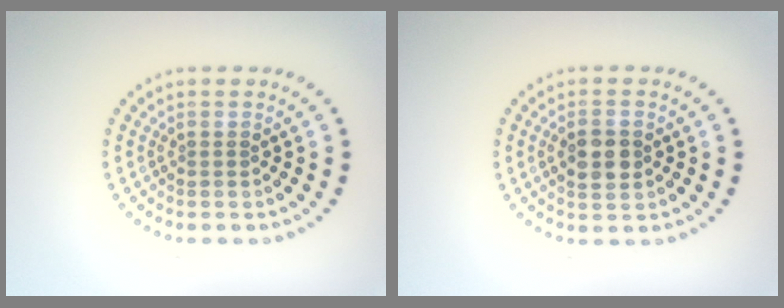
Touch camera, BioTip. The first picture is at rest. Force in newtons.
{"total": 3.2, "press": 3.2, "slide": 0.1}